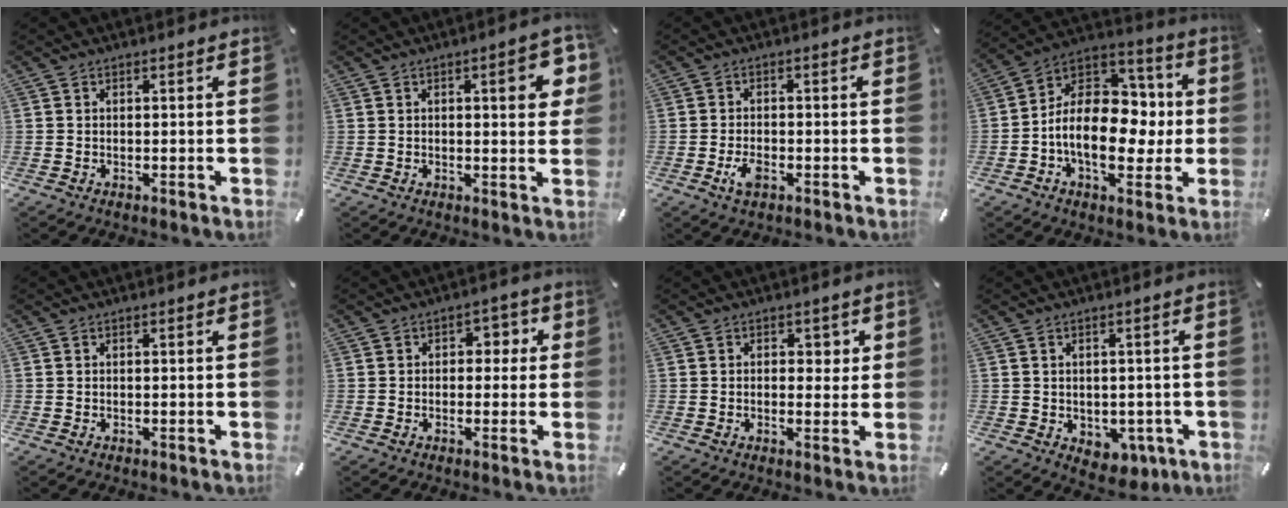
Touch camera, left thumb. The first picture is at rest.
{"total": 8.4, "force": [2.2, 2.7, 7.7], "torque": [-0.095, -0.010, 0.028]}
{"total": 3.8, "force": [-1.7, 2.0, 2.8], "torque": [-0.066, 0.001, -0.033]}
{"total": 16.4, "force": [-2.2, 12.1, 10.8], "torque": [-0.180, -0.001, -0.031]}
{"total": 0.0}
{"total": 3.5, "force": [-0.3, 2.7, 2.2], "torque": [-0.022, 0.004, -0.018]}
{"total": 2.8, "force": [0.6, 2.1, 1.8], "torque": [-0.007, -0.005, 0.000]}
{"total": 4.1, "force": [-0.8, 3.5, 1.9], "torque": [-0.010, -0.001, -0.014]}